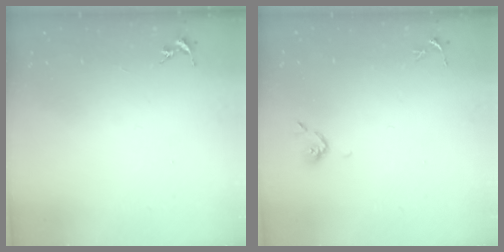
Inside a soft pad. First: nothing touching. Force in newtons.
{"total": 5.3, "press": 5.2, "slide": 0.8}